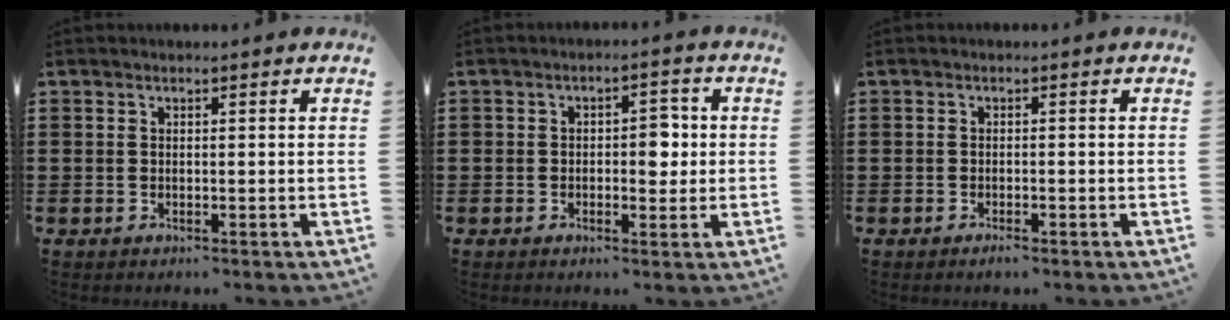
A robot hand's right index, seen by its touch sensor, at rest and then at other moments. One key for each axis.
{"total": 3.9, "fx": -0.3, "fy": 2.4, "fz": 3.1, "tx": -0.046, "ty": 0.003, "tz": -0.013}
{"total": 1.0, "fx": -0.8, "fy": 0.2, "fz": 0.6, "tx": -0.014, "ty": -0.006, "tz": -0.014}